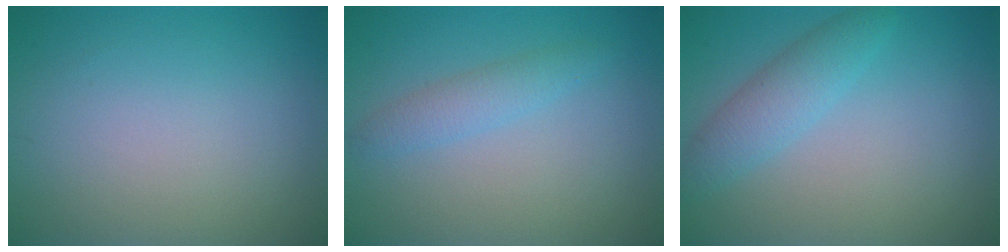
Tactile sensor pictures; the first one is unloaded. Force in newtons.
{"total": 2.0, "press": 2.0, "slide": 0.1}
{"total": 3.0, "press": 3.0, "slide": 0.1}